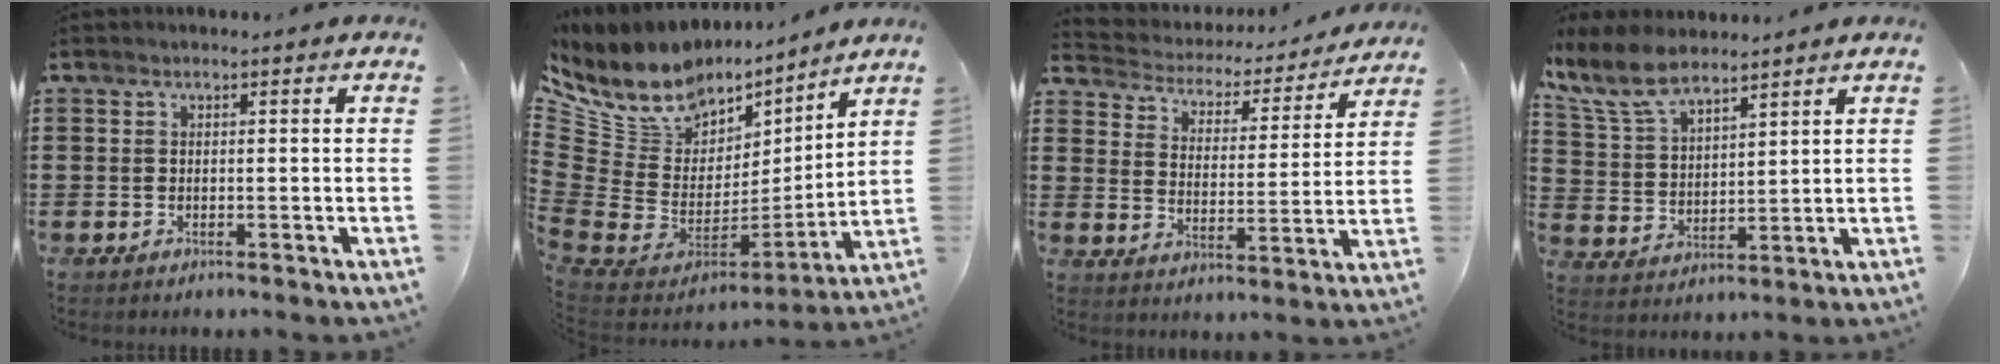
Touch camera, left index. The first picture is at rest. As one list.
[{"total": 9.7, "force": [6.7, 6.4, 2.9], "torque": [-0.108, -0.059, 0.121]}, {"total": 3.2, "force": [3.1, 0.8, 0.0], "torque": [-0.023, -0.027, 0.042]}, {"total": 8.5, "force": [7.0, 2.7, 4.0], "torque": [-0.103, -0.012, 0.131]}]